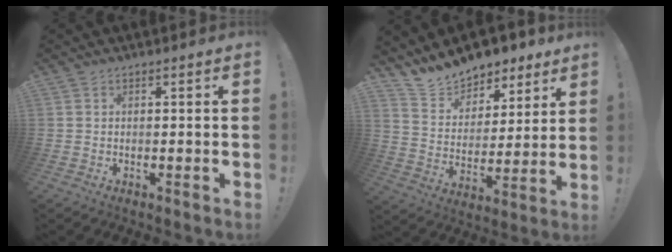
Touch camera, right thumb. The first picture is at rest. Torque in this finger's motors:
{"motor_torque": [1.38, 1.47, 0.44, 0.41, 0.00]}